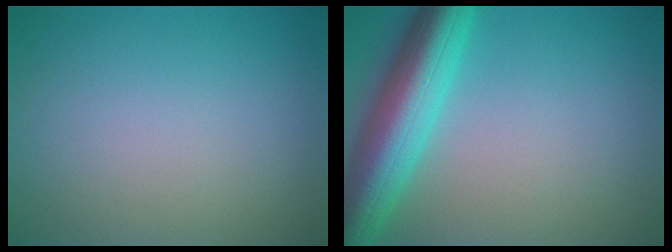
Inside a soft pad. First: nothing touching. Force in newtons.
{"total": 8.5, "press": 8.5, "slide": 0.5}